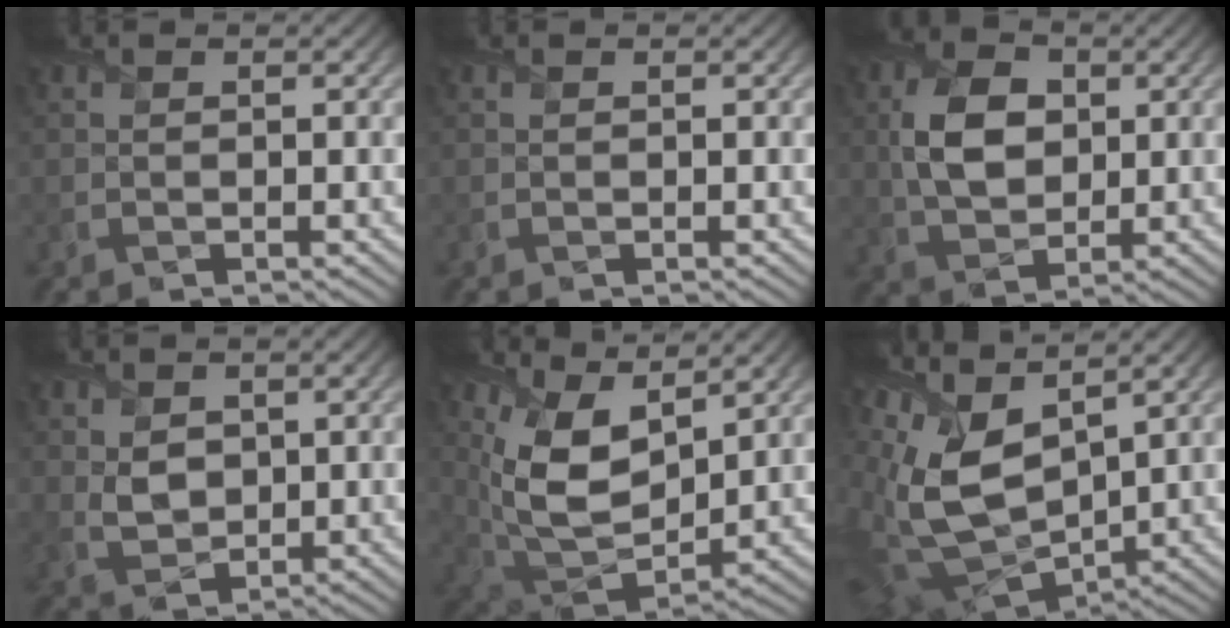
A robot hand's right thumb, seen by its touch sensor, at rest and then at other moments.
{"total": 0.0}
{"total": 7.9, "force": [1.3, 5.4, 5.6], "torque": [-0.123, 0.005, 0.024]}
{"total": 3.9, "force": [1.3, 2.9, 2.2], "torque": [-0.060, -0.004, 0.028]}
{"total": 12.0, "force": [5.2, 6.5, 8.6], "torque": [-0.201, -0.011, 0.104]}
{"total": 14.9, "force": [3.7, 8.3, 11.8], "torque": [-0.296, -0.005, 0.079]}